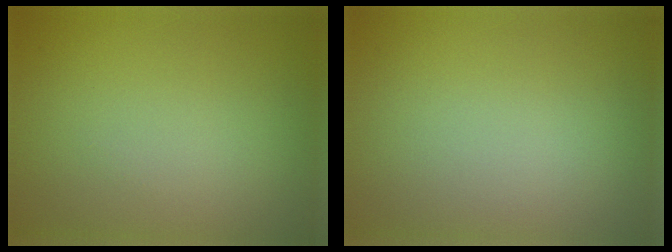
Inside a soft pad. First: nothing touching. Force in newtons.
{"total": 0.0}